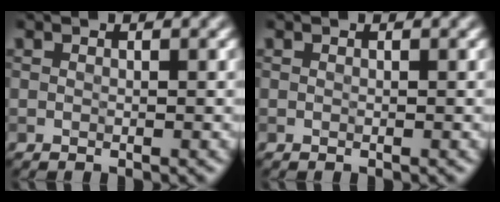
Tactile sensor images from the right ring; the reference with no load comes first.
{"total": 0.0}